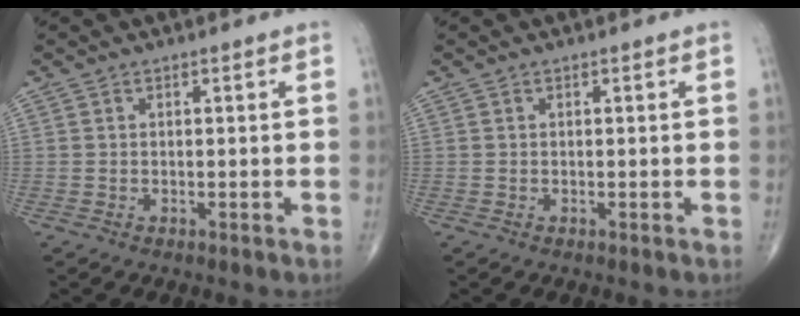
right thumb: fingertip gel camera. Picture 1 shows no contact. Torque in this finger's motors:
{"motor_torque": [0.00, 0.00, -0.05, 0.05, 0.00]}